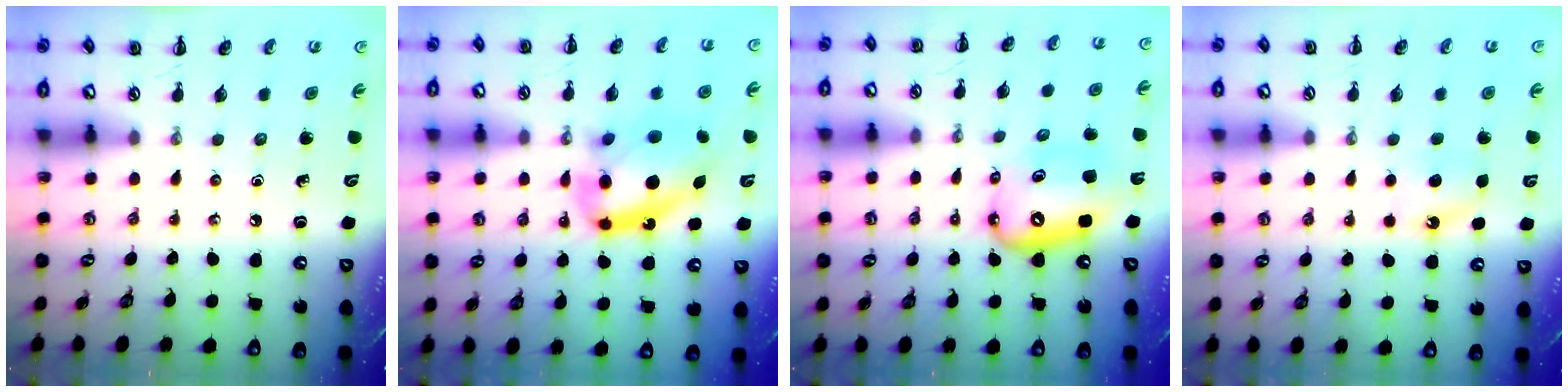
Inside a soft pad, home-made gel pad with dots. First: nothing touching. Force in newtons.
{"total": 14.3, "press": 13.9, "slide": 3.6}
{"total": 12.5, "press": 12.1, "slide": 3.1}
{"total": 5.2, "press": 5.0, "slide": 1.6}